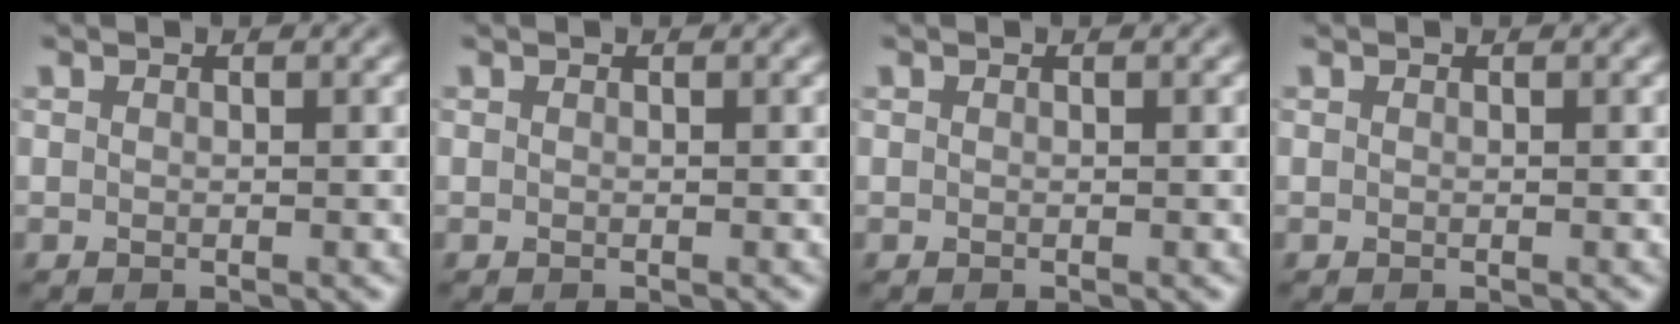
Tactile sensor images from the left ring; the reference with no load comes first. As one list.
[{"total": 0.0}, {"total": 0.0}, {"total": 0.0}]